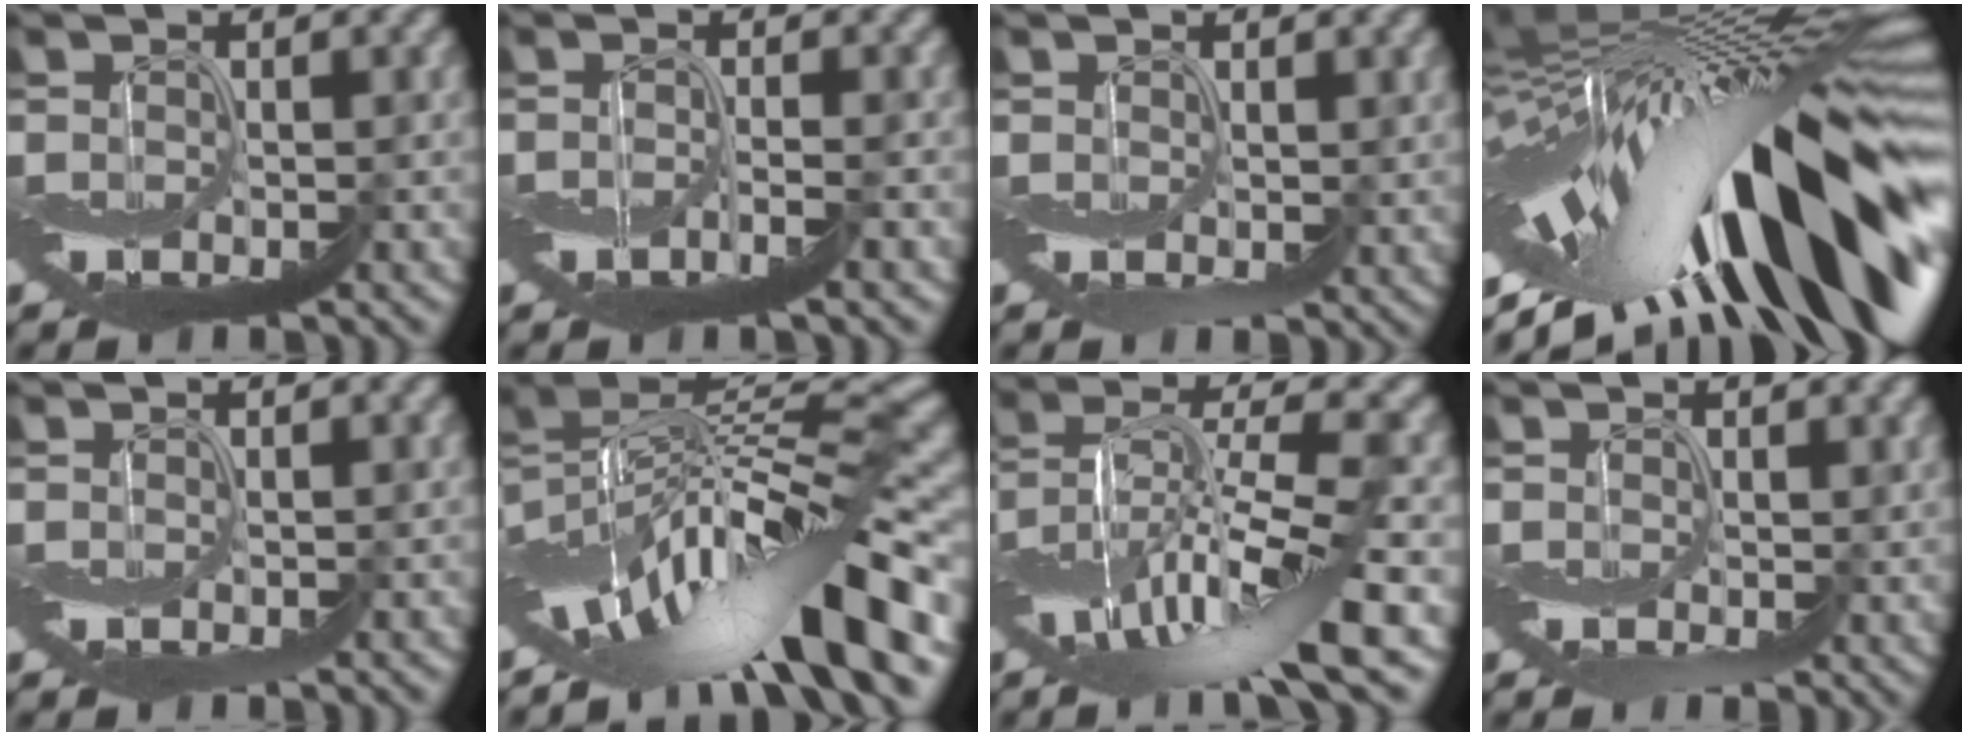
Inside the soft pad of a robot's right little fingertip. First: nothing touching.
{"total": 2.0, "force": [-0.7, 0.2, 1.8], "torque": [-0.034, -0.002, -0.013]}
{"total": 1.8, "force": [0.6, 1.3, 1.1], "torque": [-0.015, -0.002, 0.012]}
{"total": 17.1, "force": [-3.3, 7.2, 15.1], "torque": [-0.228, 0.004, -0.061]}
{"total": 0.0}
{"total": 13.4, "force": [-3.5, 4.9, 12.0], "torque": [-0.186, 0.027, -0.059]}
{"total": 11.2, "force": [-1.9, 2.9, 10.7], "torque": [-0.201, 0.025, -0.025]}
{"total": 2.7, "force": [0.1, 1.7, 2.1], "torque": [-0.033, -0.008, 0.006]}